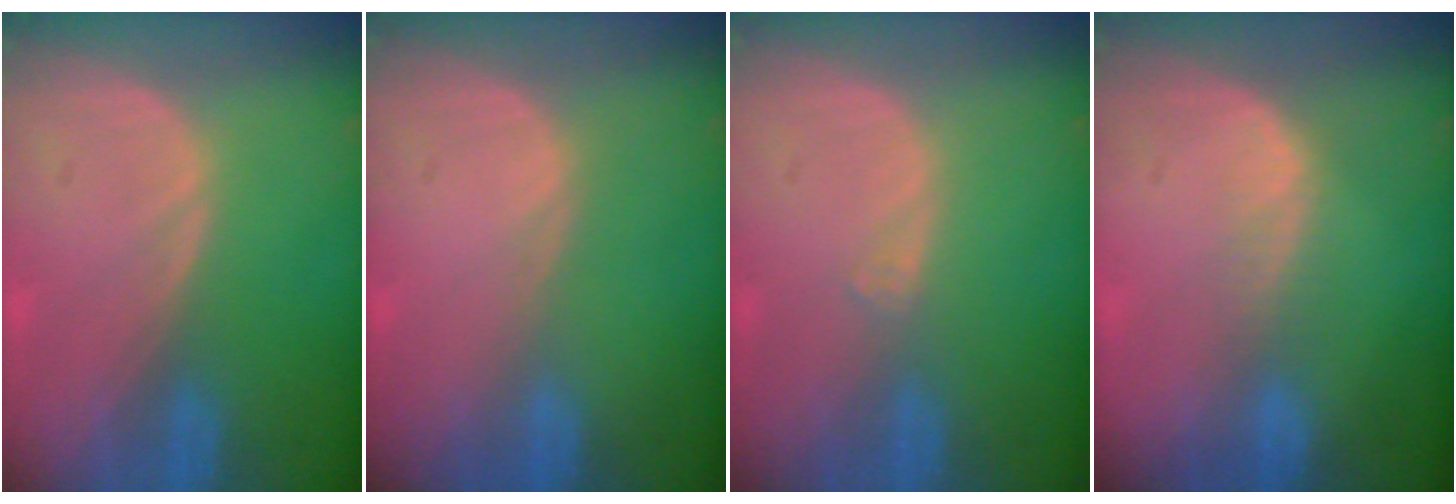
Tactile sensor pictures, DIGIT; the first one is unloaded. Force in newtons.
{"total": 0.0}
{"total": 0.6, "press": 0.5, "slide": 0.2}
{"total": 2.3, "press": 1.6, "slide": 1.6}